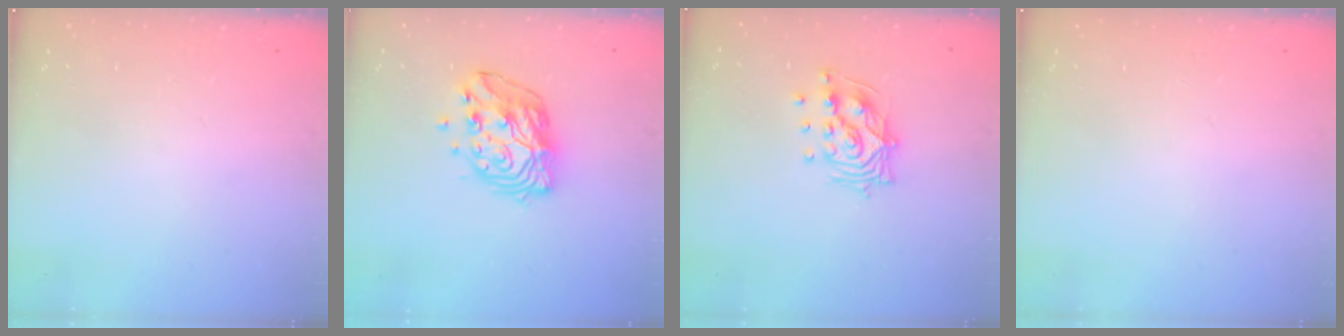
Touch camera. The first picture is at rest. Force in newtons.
{"total": 14.1, "press": 14.0, "slide": 1.3}
{"total": 12.6, "press": 12.5, "slide": 1.3}
{"total": 0.0}